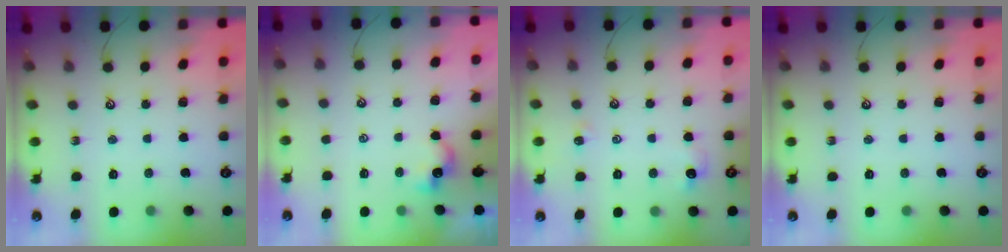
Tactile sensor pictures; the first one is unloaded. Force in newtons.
{"total": 1.7, "press": 1.7, "slide": 0.2}
{"total": 2.3, "press": 2.3, "slide": 0.6}
{"total": 0.0}